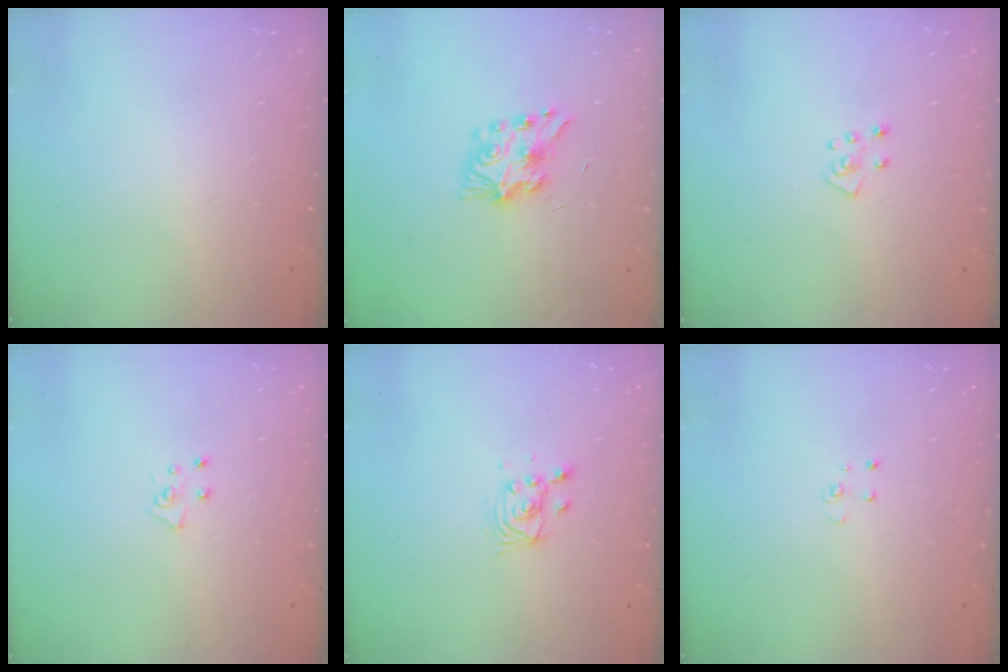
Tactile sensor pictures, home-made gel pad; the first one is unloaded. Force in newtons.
{"total": 7.6, "press": 7.6, "slide": 0.6}
{"total": 4.2, "press": 4.1, "slide": 0.3}
{"total": 5.7, "press": 5.7, "slide": 0.4}
{"total": 3.1, "press": 3.1, "slide": 0.2}
{"total": 2.6, "press": 2.6, "slide": 0.2}